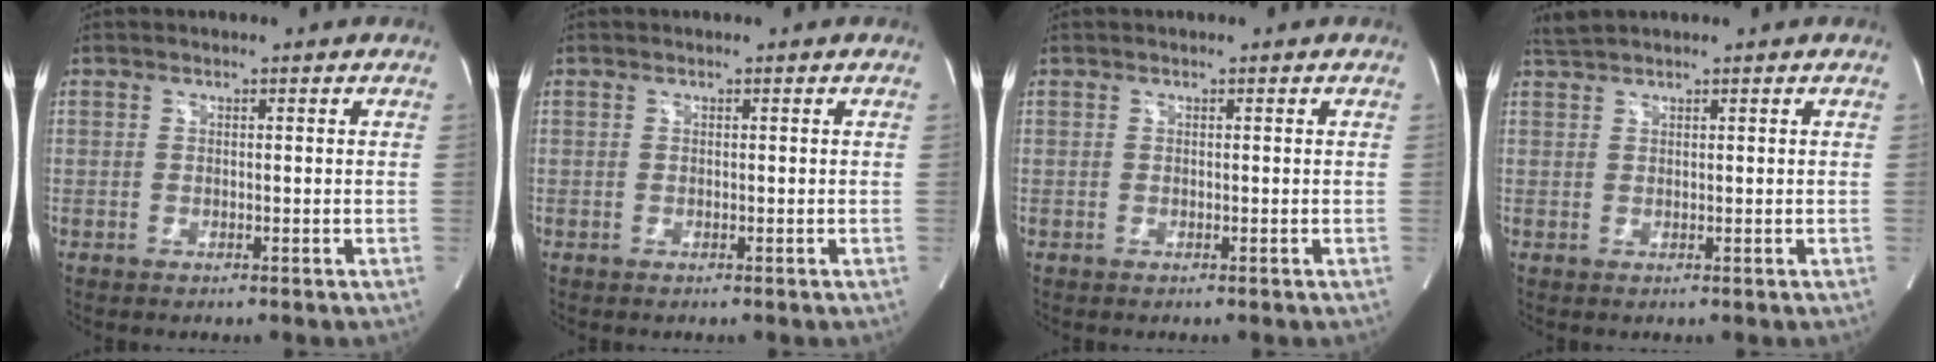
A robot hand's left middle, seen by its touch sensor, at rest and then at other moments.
{"total": 0.0}
{"total": 0.0}
{"total": 1.7, "force": [1.7, -0.4, 0.3], "torque": [-0.013, 0.013, 0.039]}